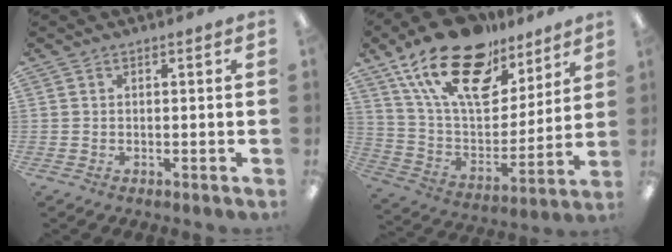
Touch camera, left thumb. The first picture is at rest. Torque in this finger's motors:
{"motor_torque": [0.67, 0.69, 1.53, -1.27, 0.48]}